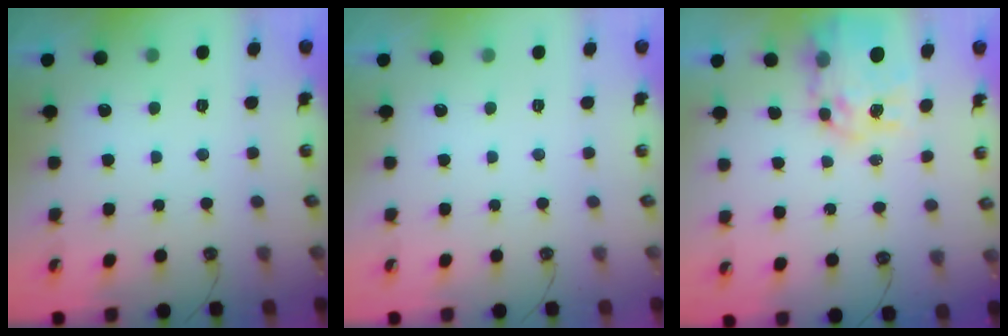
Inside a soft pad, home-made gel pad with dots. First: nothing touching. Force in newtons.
{"total": 0.0}
{"total": 11.8, "press": 11.7, "slide": 1.0}